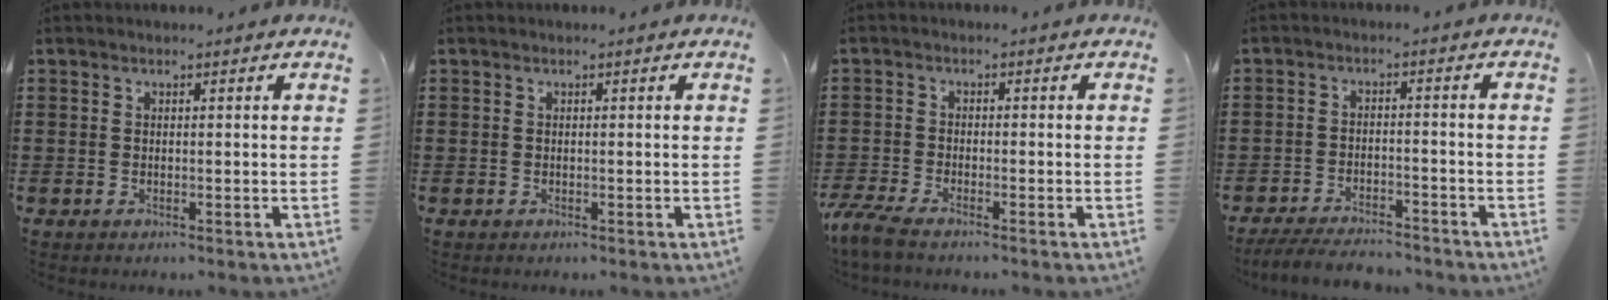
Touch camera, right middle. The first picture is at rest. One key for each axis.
{"total": 0.0}
{"total": 3.7, "fx": -3.1, "fy": 0.3, "fz": 1.9, "tx": -0.060, "ty": -0.013, "tz": -0.068}
{"total": 4.7, "fx": -4.5, "fy": 0.6, "fz": 1.1, "tx": -0.025, "ty": 0.000, "tz": -0.091}